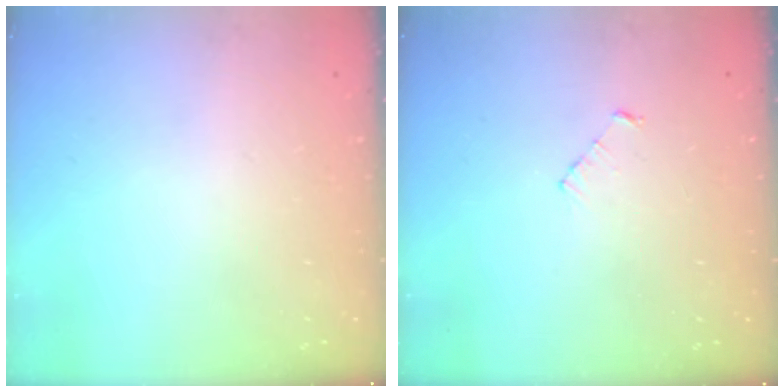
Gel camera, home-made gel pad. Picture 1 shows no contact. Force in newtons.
{"total": 3.1, "press": 3.0, "slide": 0.3}